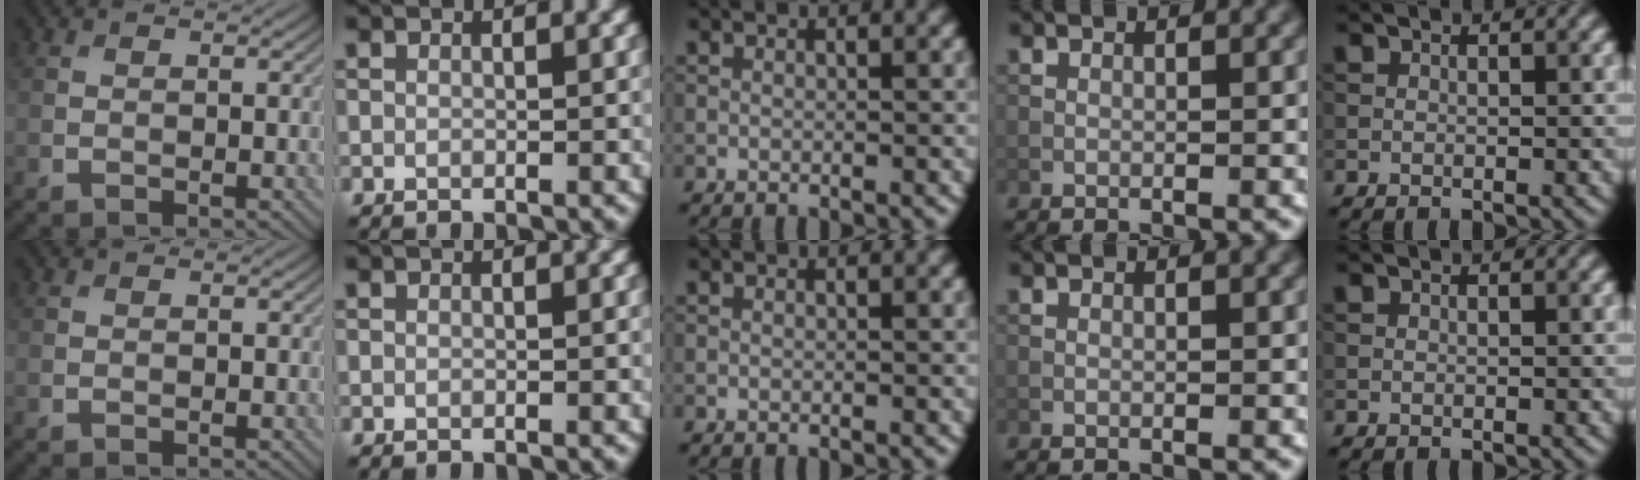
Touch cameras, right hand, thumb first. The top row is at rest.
{}